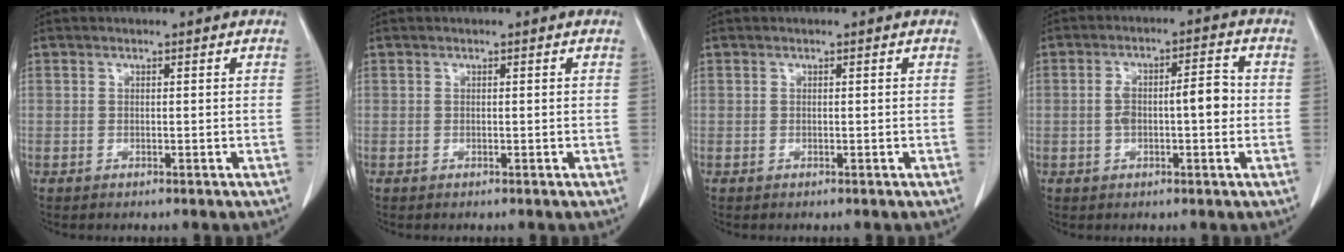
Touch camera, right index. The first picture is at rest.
{"total": 0.0}
{"total": 0.0}
{"total": 6.9, "force": [-0.4, 2.2, 6.5], "torque": [-0.119, 0.025, -0.005]}